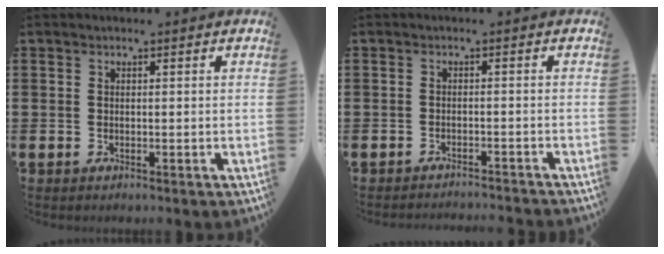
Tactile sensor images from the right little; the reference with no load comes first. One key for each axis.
{"total": 1.3, "fx": -1.3, "fy": -0.2, "fz": -0.1, "tx": -0.001, "ty": 0.005, "tz": -0.027}